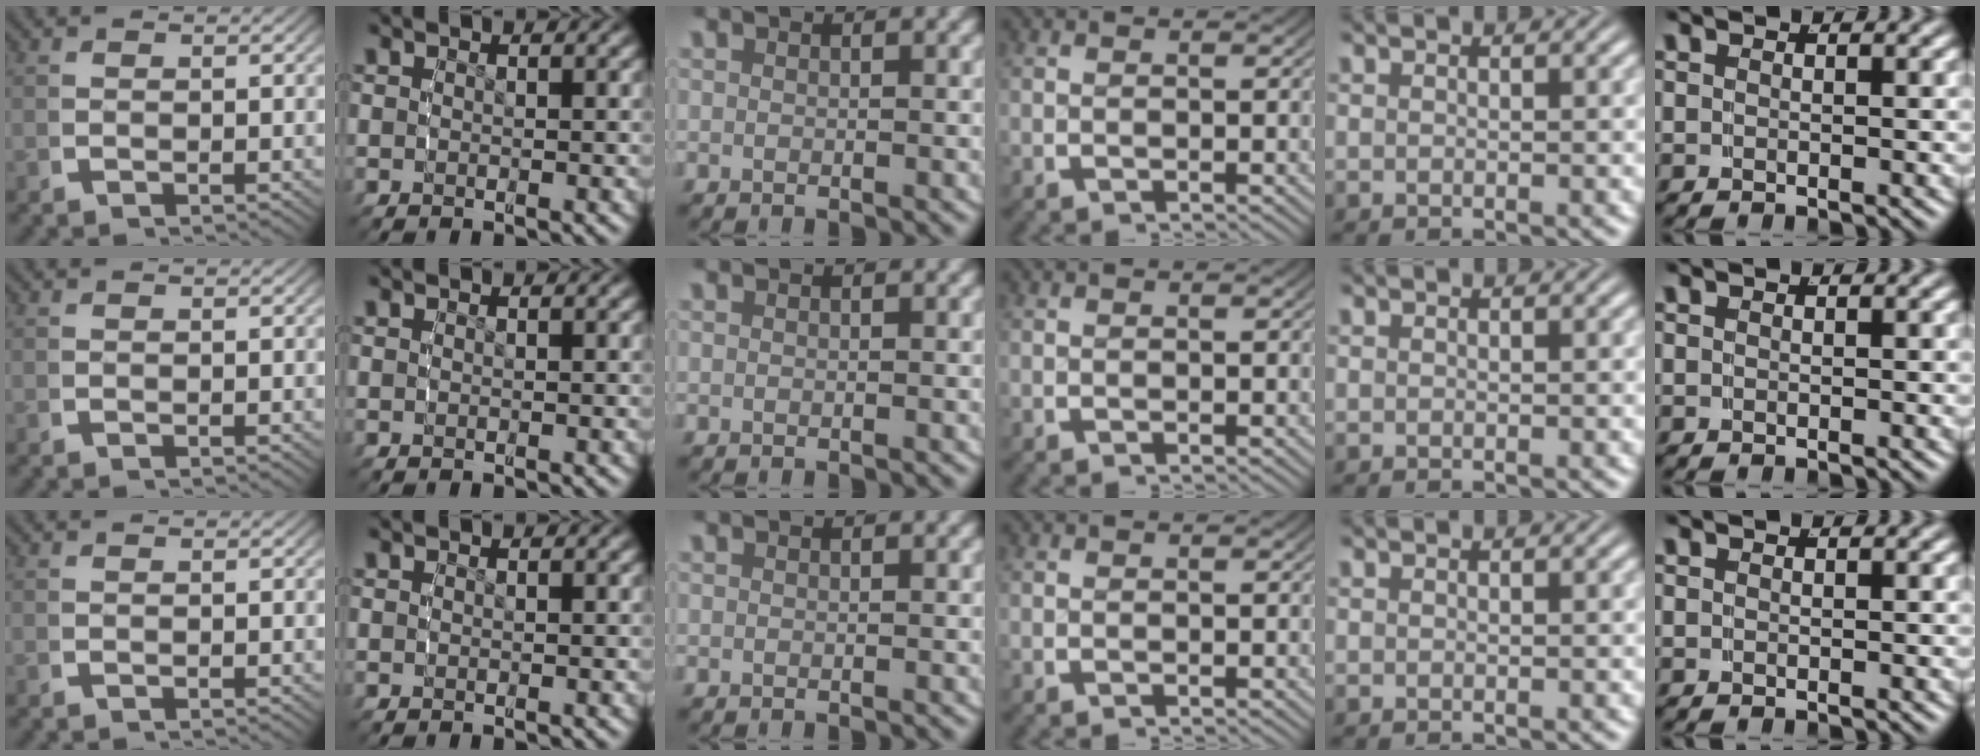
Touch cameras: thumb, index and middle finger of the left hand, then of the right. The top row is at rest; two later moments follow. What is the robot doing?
{"motion": "reach", "object": "shirt"}